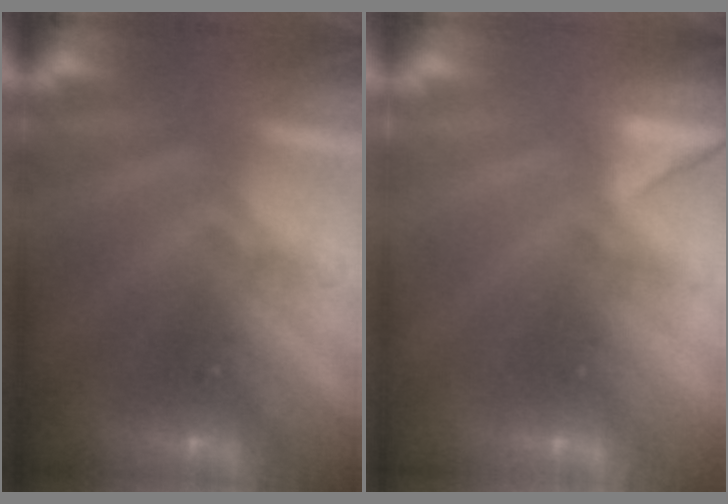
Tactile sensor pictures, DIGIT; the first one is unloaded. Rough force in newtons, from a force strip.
{"total": 4.7}